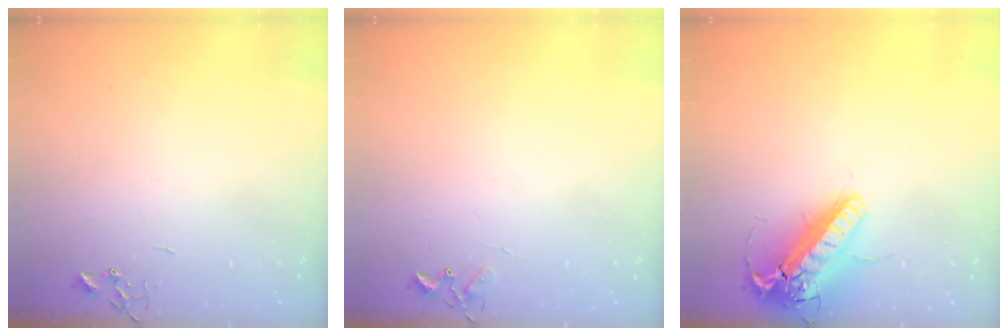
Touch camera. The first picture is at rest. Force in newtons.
{"total": 4.5, "press": 4.5, "slide": 0.5}
{"total": 21.1, "press": 20.8, "slide": 3.7}